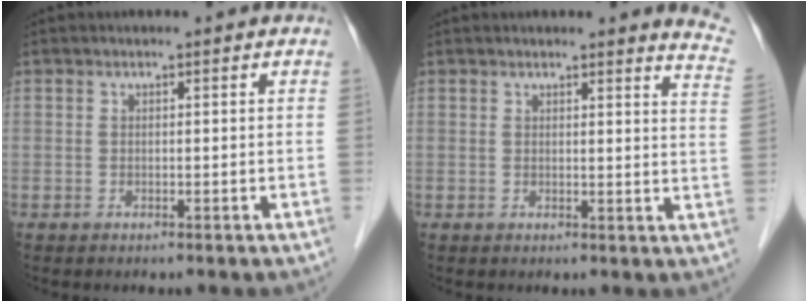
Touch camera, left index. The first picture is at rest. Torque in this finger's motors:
{"motor_torque": [0.99, -1.15, 0.29, 0.03]}